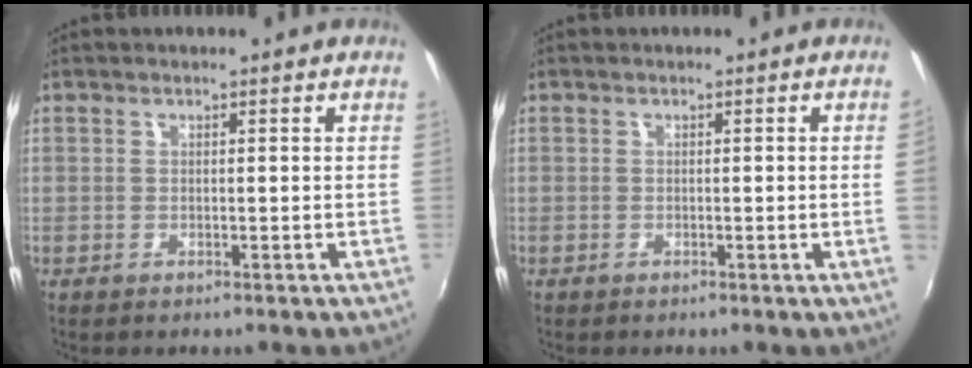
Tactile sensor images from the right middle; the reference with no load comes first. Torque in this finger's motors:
{"motor_torque": [0.55, -0.33, -1.06, -0.21]}